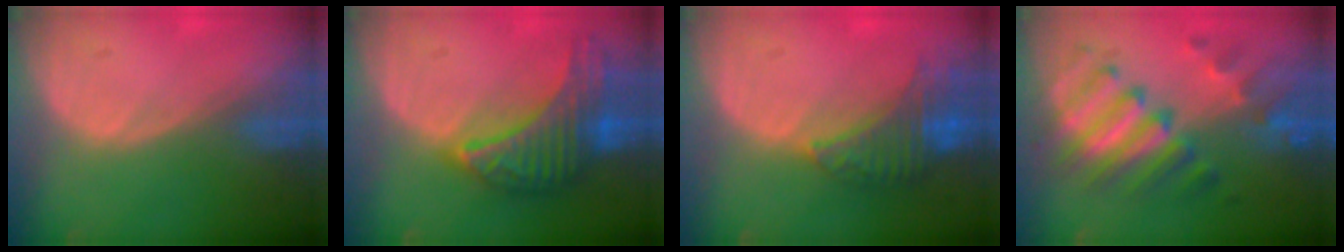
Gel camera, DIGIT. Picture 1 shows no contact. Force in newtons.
{"total": 10.0, "press": 10.0, "slide": 0.5}
{"total": 8.1, "press": 7.1, "slide": 3.8}
{"total": 9.3, "press": 9.3, "slide": 0.6}